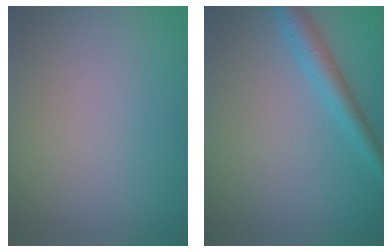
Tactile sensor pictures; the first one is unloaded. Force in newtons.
{"total": 2.7, "press": 2.7, "slide": 0.3}